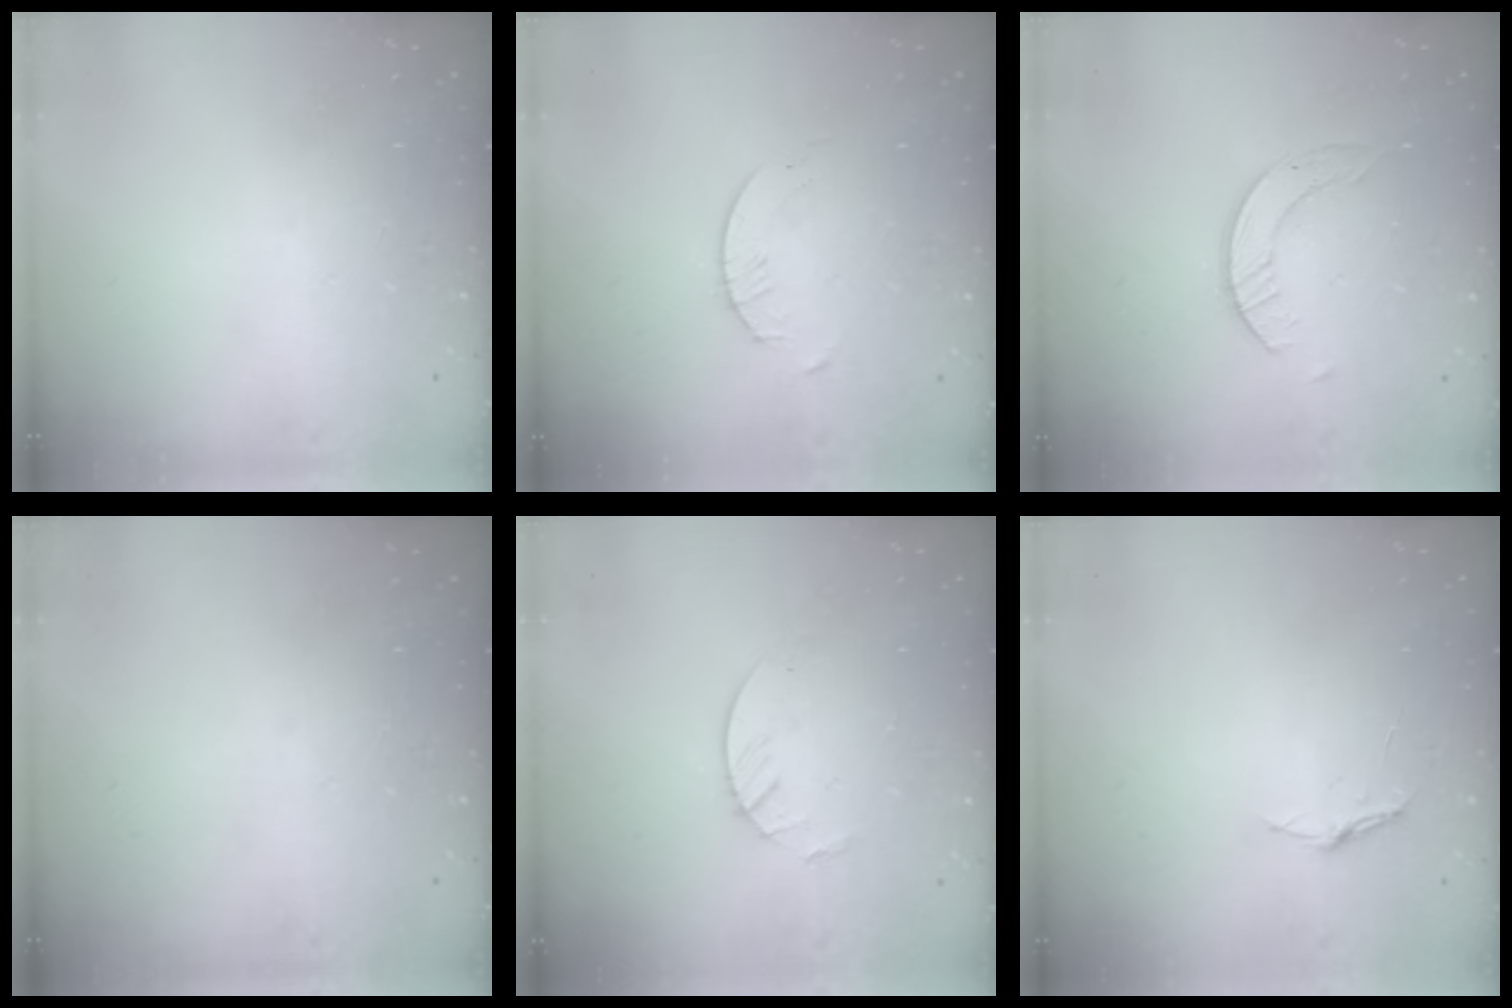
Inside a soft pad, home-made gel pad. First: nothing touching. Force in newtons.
{"total": 2.1, "press": 2.1, "slide": 0.3}
{"total": 2.6, "press": 2.5, "slide": 0.3}
{"total": 0.0}
{"total": 4.9, "press": 4.9, "slide": 0.4}
{"total": 3.7, "press": 3.7, "slide": 0.4}